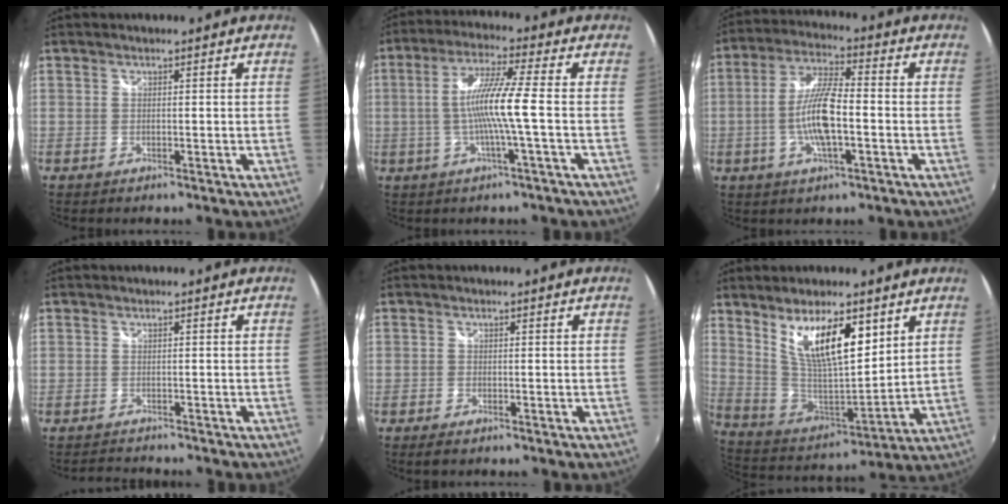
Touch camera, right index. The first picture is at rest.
{"total": 9.3, "force": [-1.5, -1.2, 9.1], "torque": [-0.177, 0.000, -0.027]}
{"total": 10.4, "force": [-2.5, 2.4, 9.8], "torque": [-0.198, 0.001, -0.048]}
{"total": 2.1, "force": [-2.0, 0.6, -0.1], "torque": [-0.006, -0.001, -0.038]}
{"total": 1.8, "force": [-1.4, 0.8, 0.9], "torque": [-0.020, -0.008, -0.026]}
{"total": 15.8, "force": [7.8, 5.5, 12.6], "torque": [-0.219, -0.010, 0.157]}